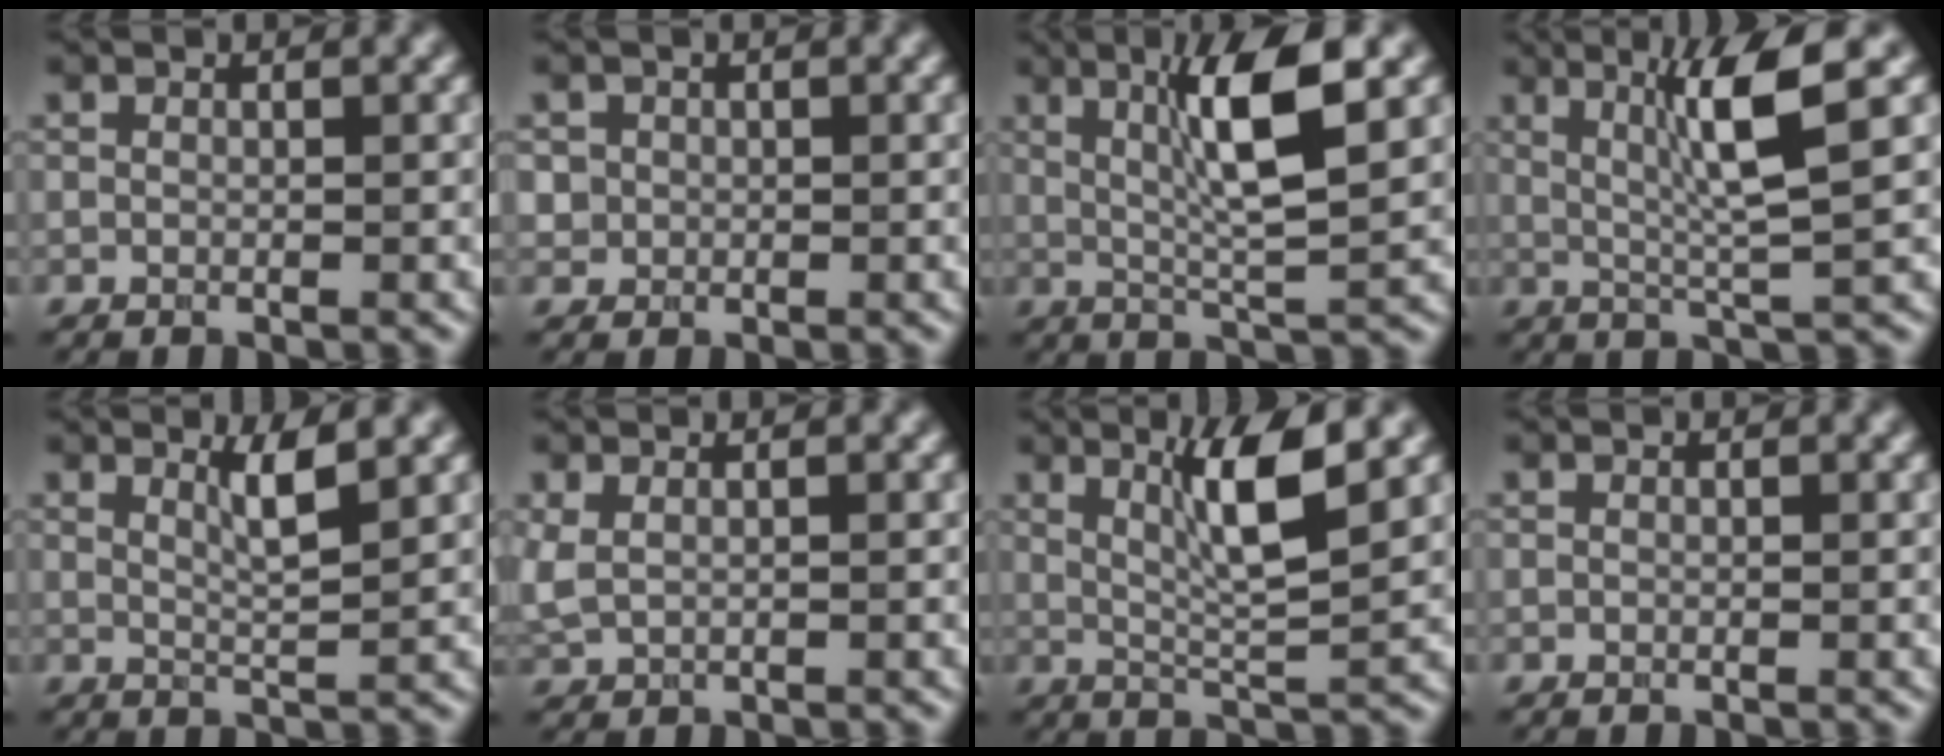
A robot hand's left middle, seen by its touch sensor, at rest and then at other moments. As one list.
[{"total": 1.3, "force": [0.2, 1.3, 0.2], "torque": [0.005, -0.002, 0.012]}, {"total": 7.2, "force": [2.2, 1.2, 6.8], "torque": [-0.116, 0.002, 0.040]}, {"total": 6.0, "force": [1.9, 0.5, 5.6], "torque": [-0.104, 0.000, 0.038]}, {"total": 2.8, "force": [1.4, 0.5, 2.3], "torque": [-0.032, -0.003, 0.024]}, {"total": 1.6, "force": [0.6, 0.9, 1.2], "torque": [-0.033, 0.001, 0.016]}, {"total": 5.9, "force": [2.3, 0.9, 5.4], "torque": [-0.089, -0.006, 0.043]}, {"total": 0.0}]